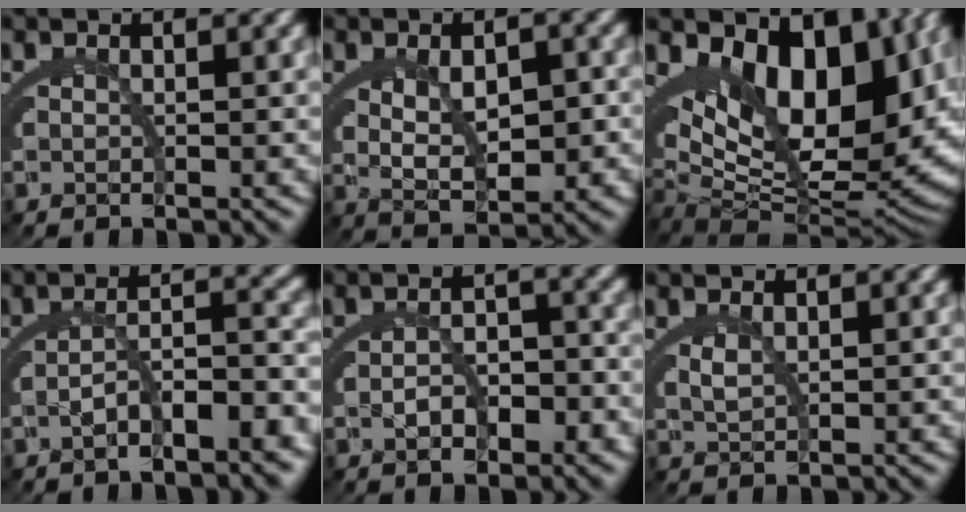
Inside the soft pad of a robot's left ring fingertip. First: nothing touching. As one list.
[{"total": 5.8, "force": [0.2, 3.3, 4.7], "torque": [-0.071, -0.009, 0.012]}, {"total": 18.8, "force": [1.0, 11.3, 15.0], "torque": [-0.255, -0.050, 0.045]}, {"total": 5.0, "force": [-3.6, 1.2, 3.3], "torque": [-0.037, 0.006, -0.058]}, {"total": 2.6, "force": [-1.8, 1.0, 1.7], "torque": [-0.010, 0.001, -0.032]}, {"total": 1.2, "force": [0.8, 0.0, 0.8], "torque": [-0.021, -0.007, 0.025]}]